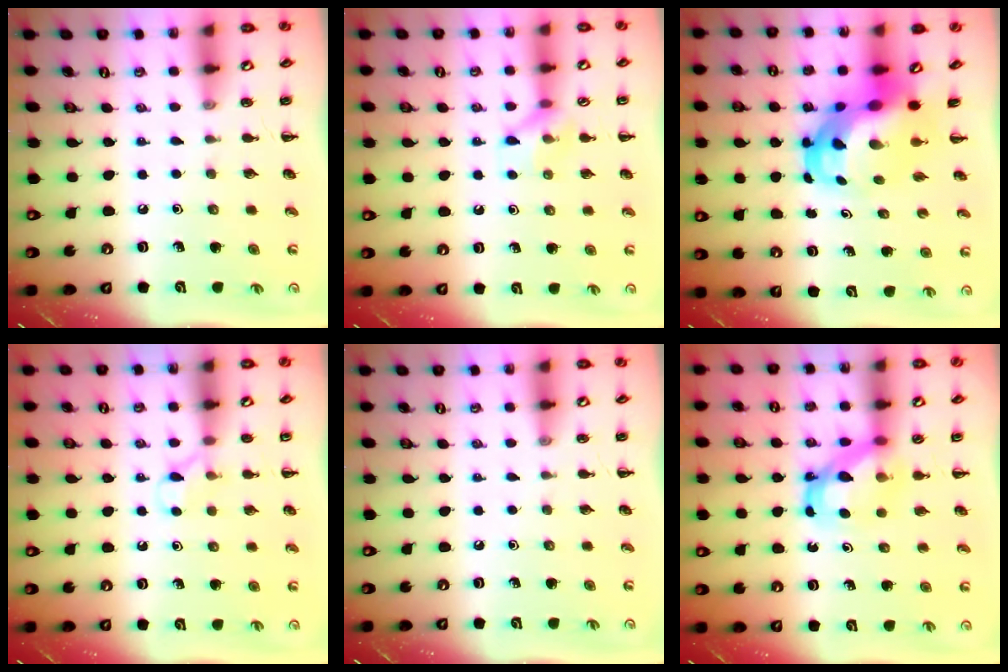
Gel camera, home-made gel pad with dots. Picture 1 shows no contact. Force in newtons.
{"total": 8.6, "press": 8.5, "slide": 1.3}
{"total": 9.2, "press": 8.9, "slide": 2.4}
{"total": 5.0, "press": 4.8, "slide": 1.6}
{"total": 0.0}
{"total": 6.0, "press": 6.0, "slide": 0.3}